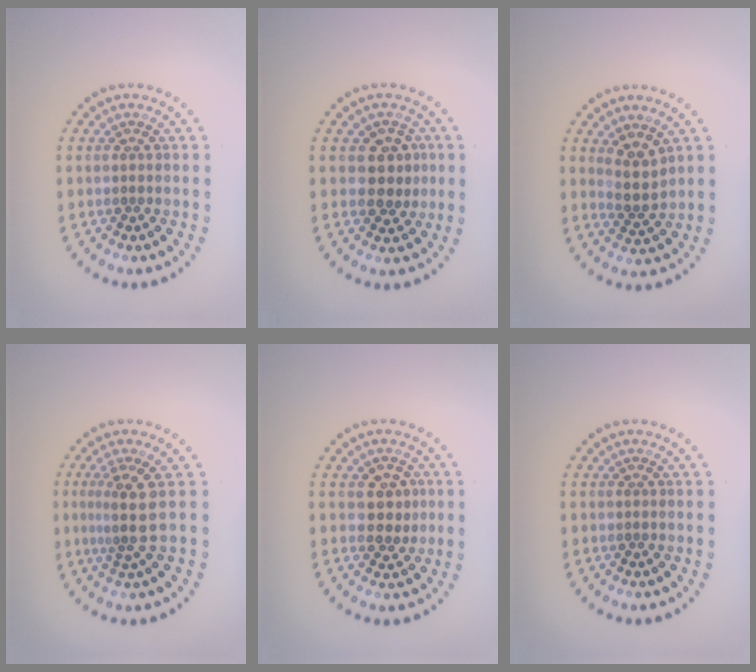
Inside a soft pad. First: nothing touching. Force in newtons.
{"total": 2.8, "press": 2.7, "slide": 0.9}
{"total": 2.4, "press": 1.8, "slide": 1.7}
{"total": 2.9, "press": 1.9, "slide": 2.1}
{"total": 2.5, "press": 2.4, "slide": 0.7}
{"total": 0.0}